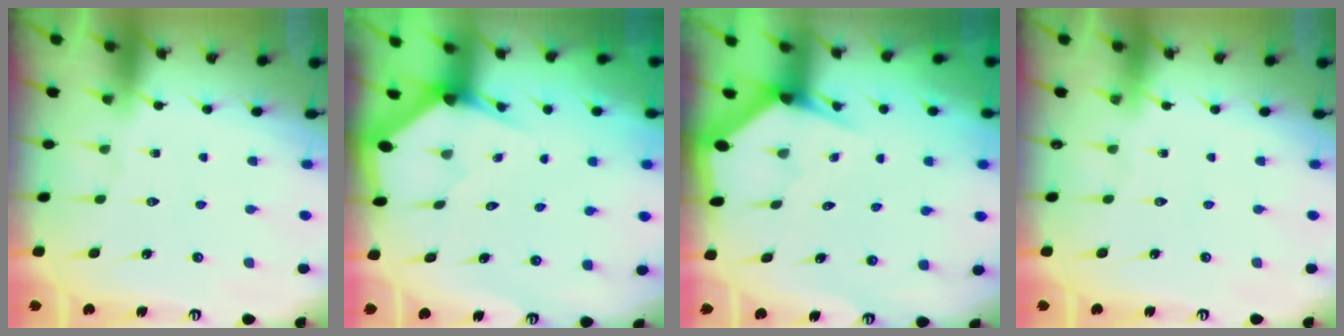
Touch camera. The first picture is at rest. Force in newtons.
{"total": 2.8, "press": 2.8, "slide": 0.1}
{"total": 3.1, "press": 3.1, "slide": 0.4}
{"total": 0.0}